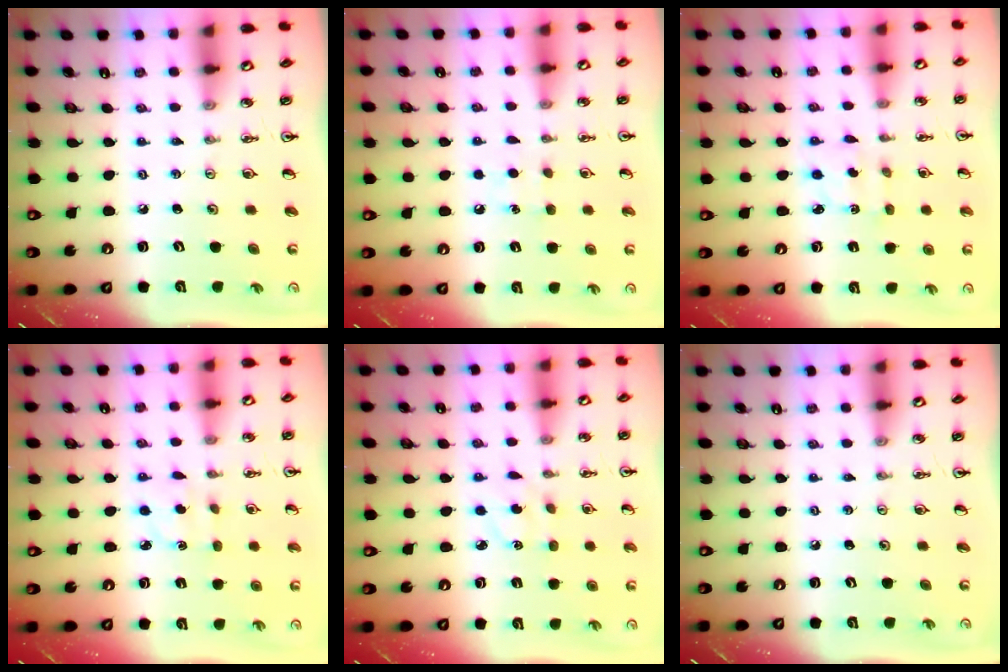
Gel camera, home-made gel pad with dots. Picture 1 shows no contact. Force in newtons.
{"total": 6.1, "press": 6.1, "slide": 0.7}
{"total": 2.2, "press": 2.2, "slide": 0.4}
{"total": 2.3, "press": 2.1, "slide": 0.8}
{"total": 3.7, "press": 3.6, "slide": 0.8}
{"total": 0.0}